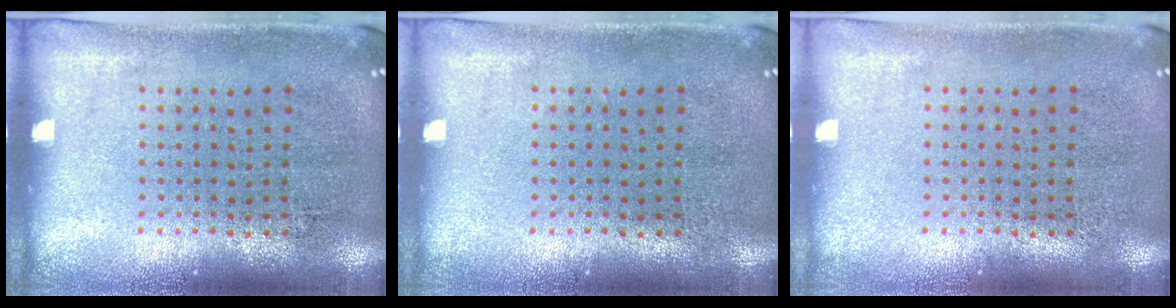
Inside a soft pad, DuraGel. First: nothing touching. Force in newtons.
{"total": 0.0}
{"total": 0.0}